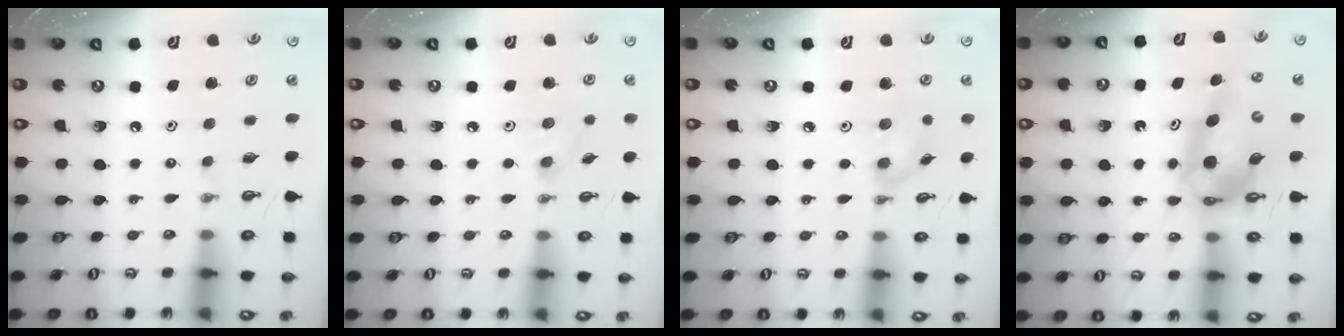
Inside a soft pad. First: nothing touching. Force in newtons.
{"total": 7.2, "press": 6.8, "slide": 2.1}
{"total": 8.9, "press": 8.6, "slide": 2.3}
{"total": 11.2, "press": 11.1, "slide": 1.1}